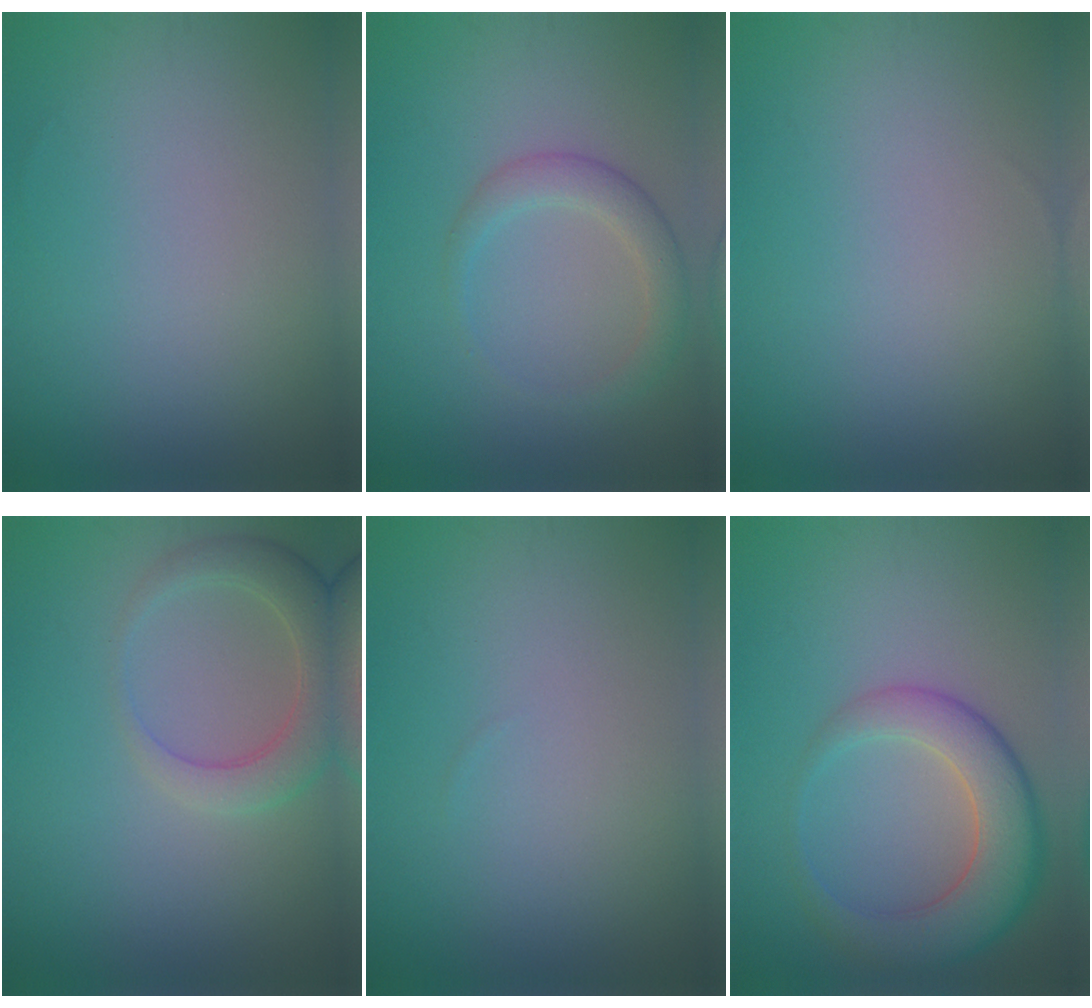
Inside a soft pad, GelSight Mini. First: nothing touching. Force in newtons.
{"total": 2.6, "press": 2.6, "slide": 0.2}
{"total": 0.0}
{"total": 4.3, "press": 4.2, "slide": 0.6}
{"total": 0.0}
{"total": 6.5, "press": 6.5, "slide": 0.4}